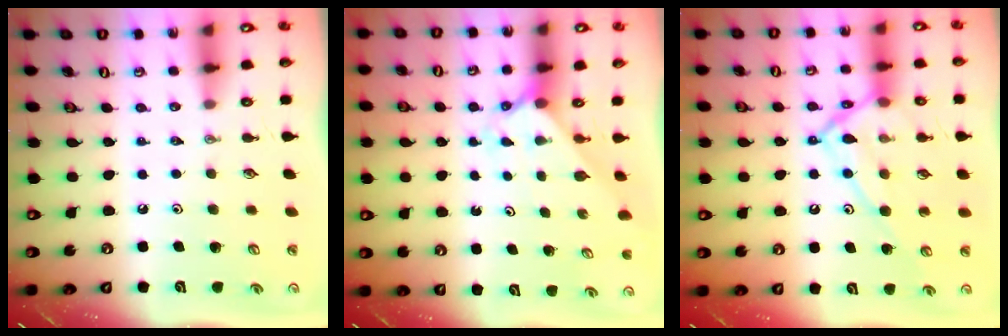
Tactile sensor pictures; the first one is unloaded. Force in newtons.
{"total": 2.1, "press": 2.1, "slide": 0.3}
{"total": 15.9, "press": 15.8, "slide": 1.5}